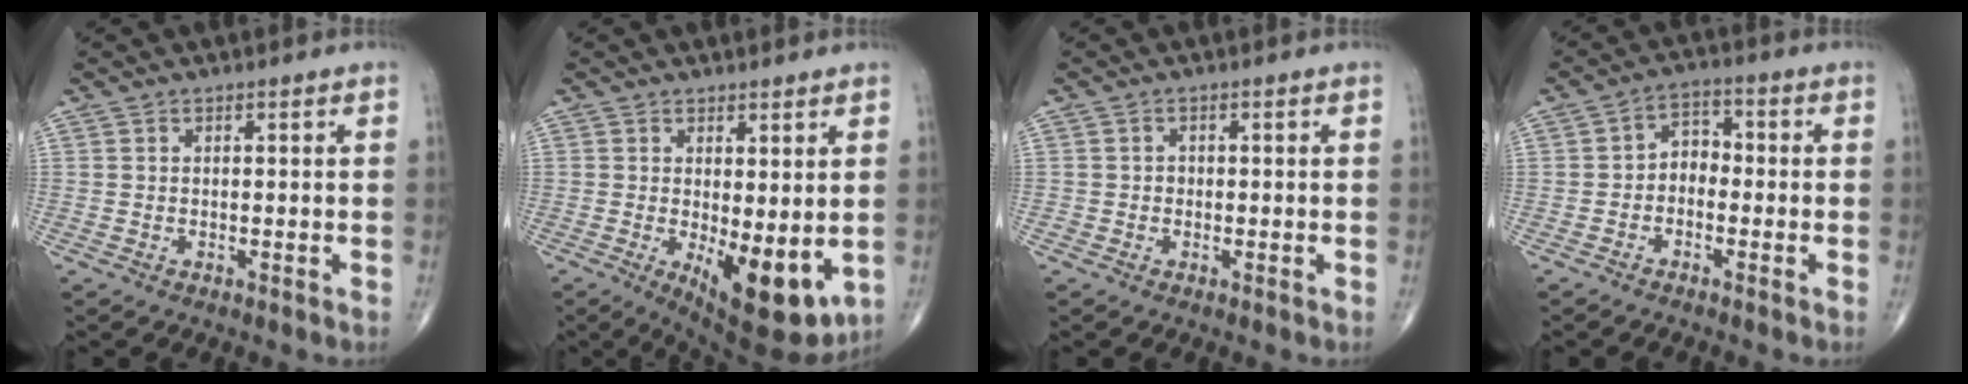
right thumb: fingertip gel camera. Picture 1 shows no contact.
{"total": 11.3, "force": [-1.8, 4.5, 10.1], "torque": [-0.137, -0.028, -0.011]}
{"total": 1.2, "force": [-0.4, 1.1, 0.2], "torque": [0.009, 0.006, -0.009]}
{"total": 4.4, "force": [-1.2, 3.3, 2.7], "torque": [-0.027, 0.026, -0.035]}